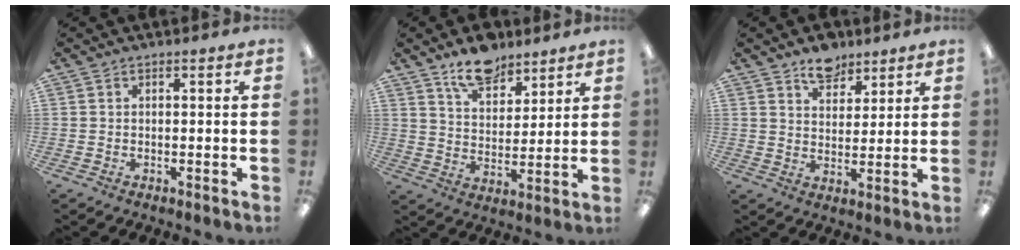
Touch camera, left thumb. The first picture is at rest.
{"total": 10.9, "force": [8.6, 5.3, 4.0], "torque": [-0.058, -0.049, 0.157]}
{"total": 7.3, "force": [5.8, 3.9, 2.2], "torque": [-0.021, -0.034, 0.103]}